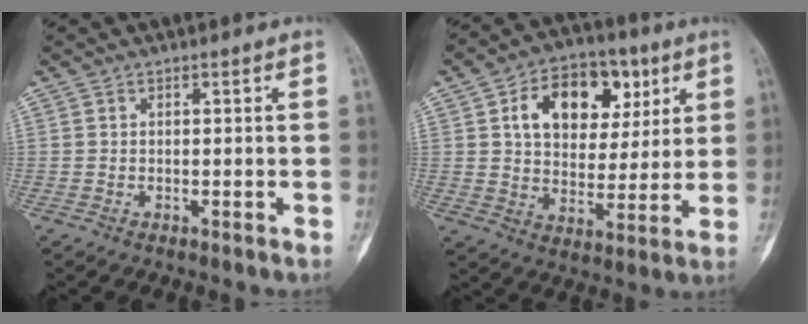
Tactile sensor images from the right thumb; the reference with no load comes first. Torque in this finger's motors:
{"motor_torque": [-1.27, 2.16, 0.26, 0.09, 0.28]}